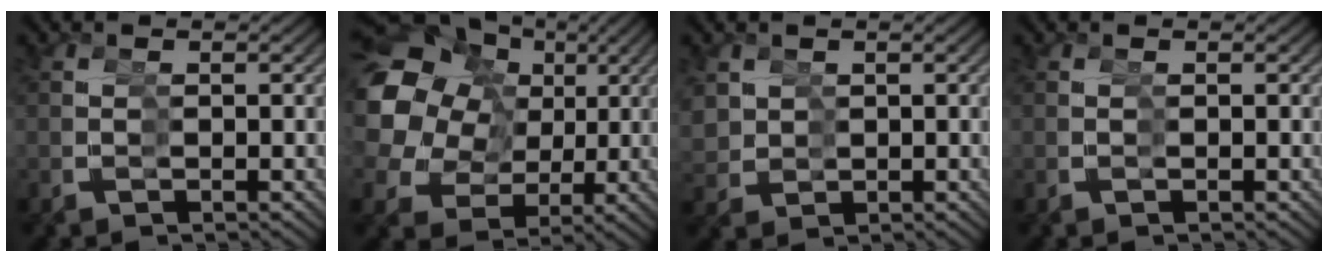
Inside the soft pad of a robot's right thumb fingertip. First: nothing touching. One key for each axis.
{"total": 15.3, "fx": 3.6, "fy": 11.5, "fz": 9.3, "tx": -0.197, "ty": 0.006, "tz": 0.055}
{"total": 2.8, "fx": 1.9, "fy": 2.1, "fz": -0.2, "tx": -0.012, "ty": -0.008, "tz": 0.041}
{"total": 0.0}